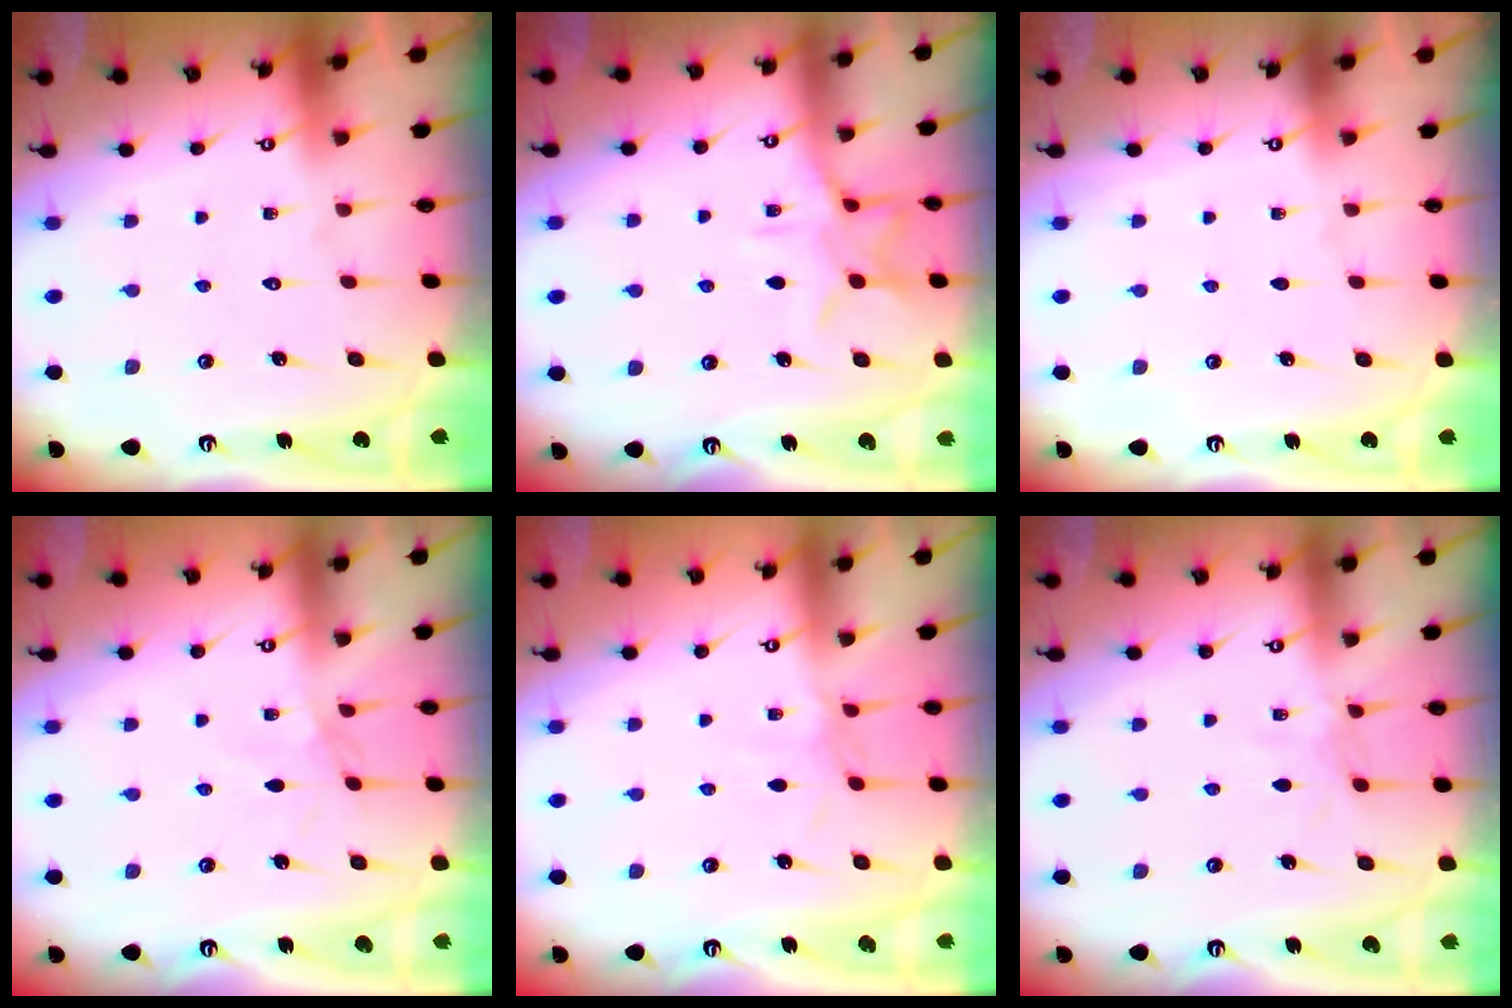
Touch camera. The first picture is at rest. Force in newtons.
{"total": 10.0, "press": 10.0, "slide": 0.8}
{"total": 0.0}
{"total": 1.7, "press": 1.7, "slide": 0.4}
{"total": 1.7, "press": 1.6, "slide": 0.4}
{"total": 3.9, "press": 3.9, "slide": 0.5}